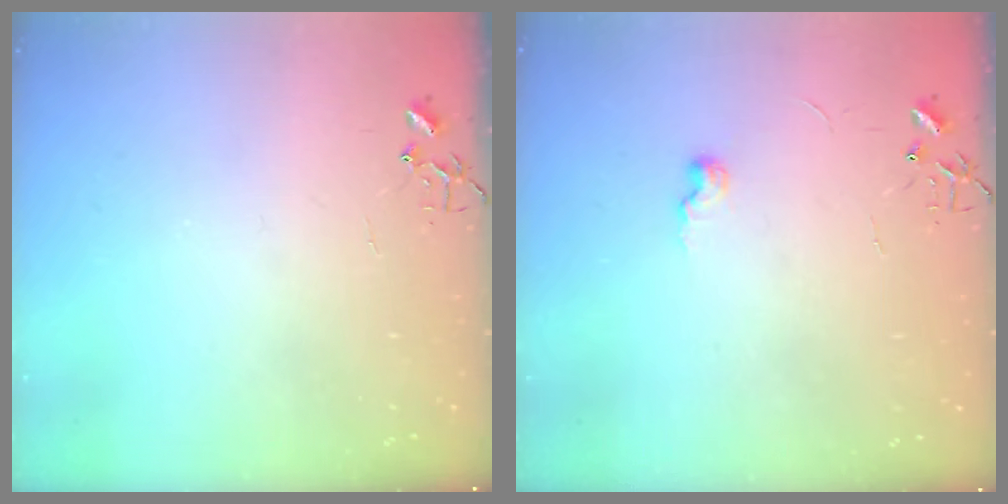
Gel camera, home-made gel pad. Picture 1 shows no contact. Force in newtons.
{"total": 5.9, "press": 5.9, "slide": 0.6}